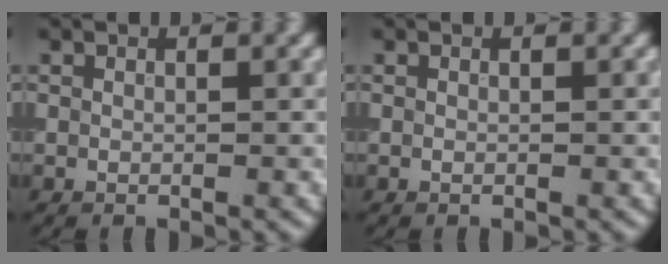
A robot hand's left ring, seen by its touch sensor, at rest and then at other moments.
{"total": 0.0}